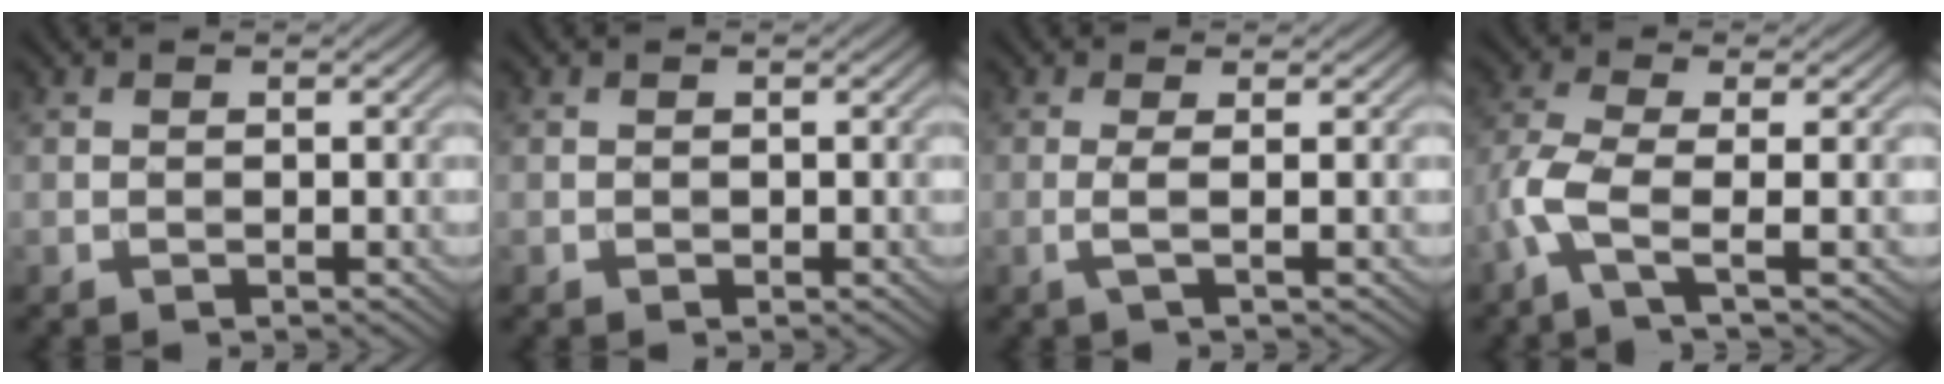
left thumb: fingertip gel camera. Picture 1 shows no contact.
{"total": 0.0}
{"total": 2.1, "force": [0.0, 0.3, 2.0], "torque": [-0.040, 0.002, -0.010]}
{"total": 5.2, "force": [-1.9, 1.0, 4.7], "torque": [-0.111, 0.001, -0.057]}